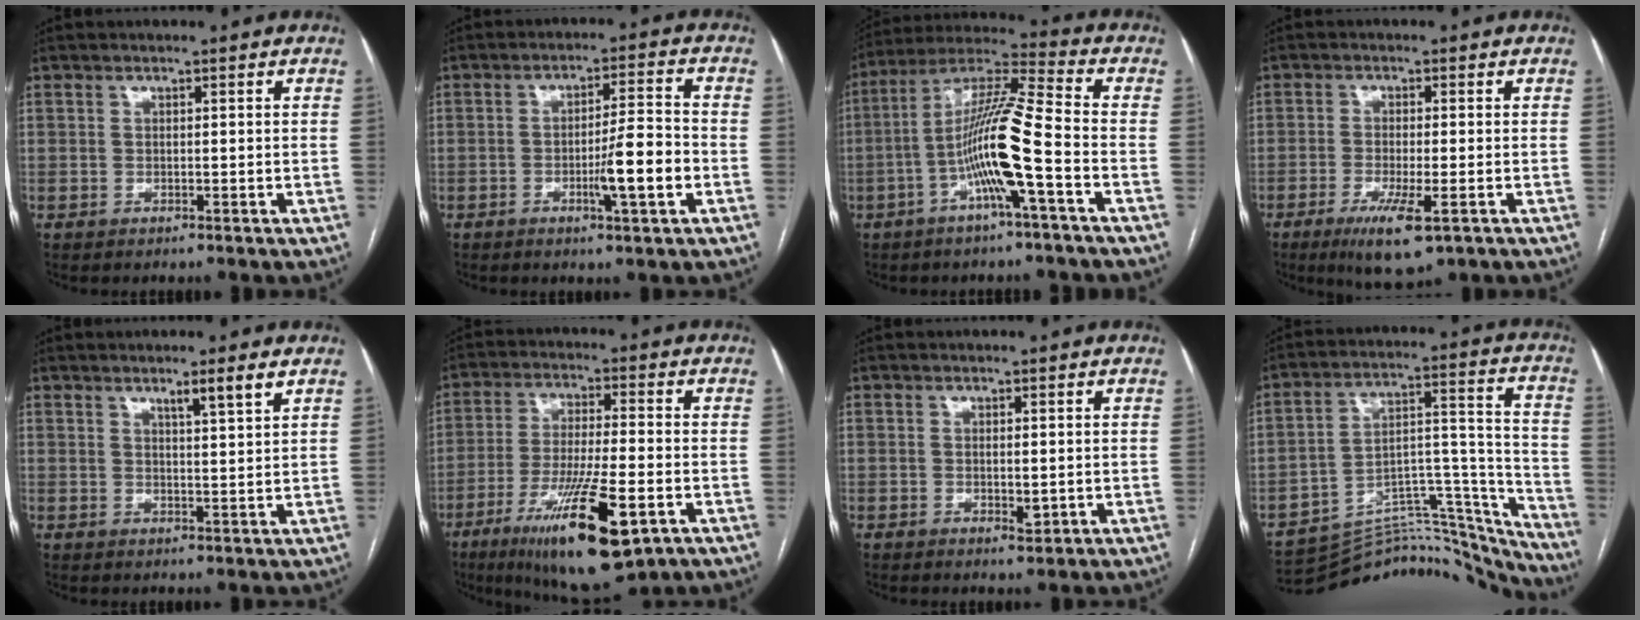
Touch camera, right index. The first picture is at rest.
{"total": 6.3, "force": [-2.0, 0.3, 5.9], "torque": [-0.097, 0.001, -0.028]}
{"total": 13.1, "force": [-3.9, -0.3, 12.5], "torque": [-0.244, 0.014, -0.076]}
{"total": 7.5, "force": [-3.8, 1.3, 6.3], "torque": [-0.113, -0.020, -0.059]}
{"total": 3.3, "force": [2.2, -0.6, 2.4], "torque": [-0.040, -0.007, 0.039]}
{"total": 16.9, "force": [-7.9, 2.7, 14.7], "torque": [-0.260, -0.036, -0.125]}
{"total": 1.7, "force": [-0.1, 0.6, 1.6], "torque": [-0.028, -0.005, 0.006]}
{"total": 26.7, "force": [-25.6, 5.4, 5.5], "torque": [-0.040, 0.050, -0.353]}